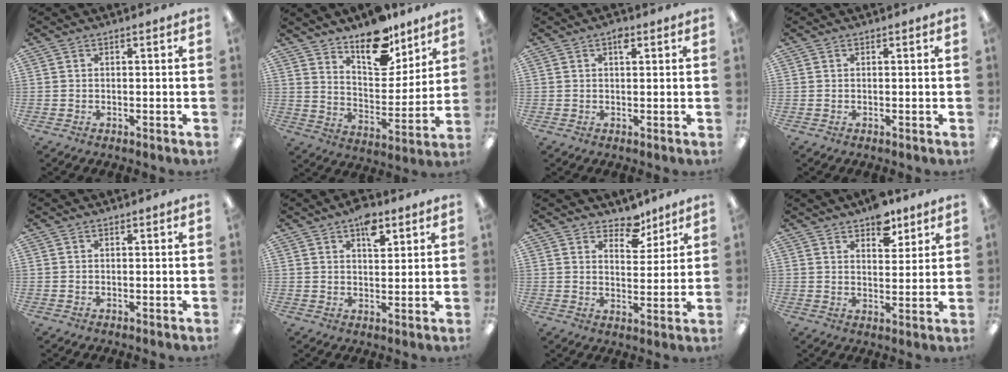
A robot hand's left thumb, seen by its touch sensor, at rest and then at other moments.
{"total": 14.3, "force": [11.5, 6.0, 6.2], "torque": [-0.080, -0.082, 0.203]}
{"total": 2.2, "force": [1.1, 1.1, 1.6], "torque": [-0.019, -0.002, 0.015]}
{"total": 0.0}
{"total": 0.0}
{"total": 6.6, "force": [3.9, 3.5, 4.1], "torque": [-0.042, -0.019, 0.062]}
{"total": 6.9, "force": [5.5, 3.4, 2.1], "torque": [-0.019, -0.035, 0.096]}
{"total": 7.4, "force": [5.6, 3.7, 3.2], "torque": [-0.031, -0.028, 0.095]}